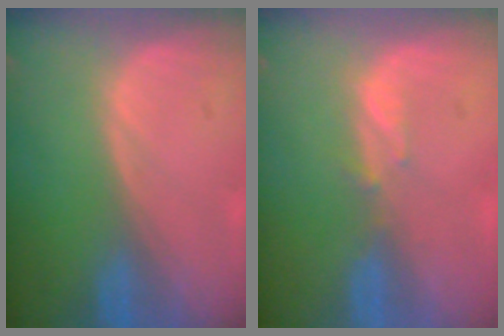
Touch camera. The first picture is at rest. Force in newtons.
{"total": 1.5, "press": 1.4, "slide": 0.2}